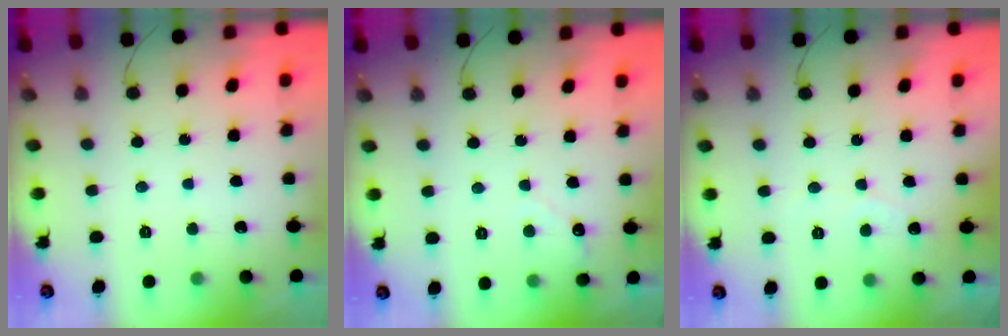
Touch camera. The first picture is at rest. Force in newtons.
{"total": 2.7, "press": 2.7, "slide": 0.3}
{"total": 2.5, "press": 2.5, "slide": 0.2}